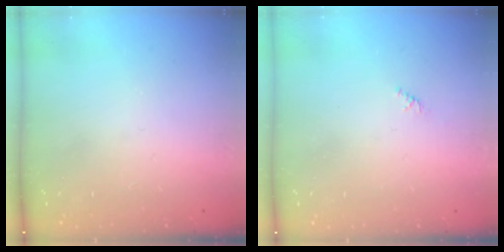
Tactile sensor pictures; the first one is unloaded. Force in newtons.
{"total": 0.8, "press": 0.7, "slide": 0.4}